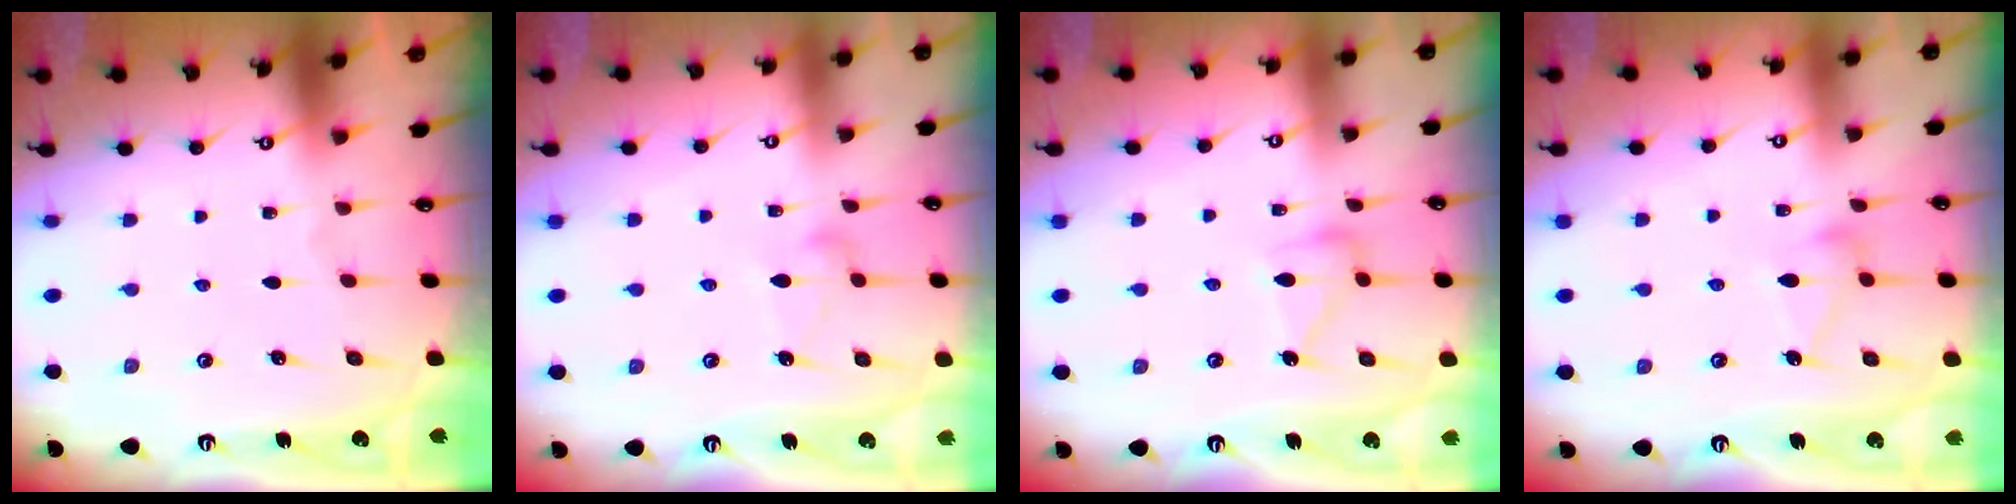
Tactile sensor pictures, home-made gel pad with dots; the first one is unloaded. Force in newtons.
{"total": 7.7, "press": 7.7, "slide": 0.4}
{"total": 10.5, "press": 10.5, "slide": 0.5}
{"total": 8.1, "press": 8.1, "slide": 0.3}